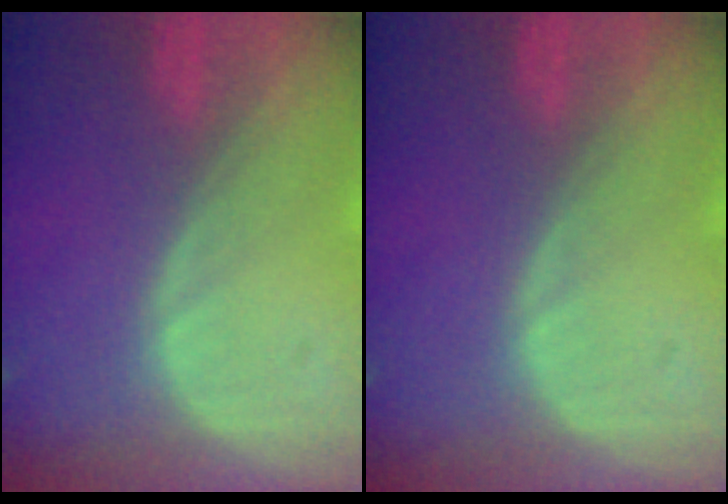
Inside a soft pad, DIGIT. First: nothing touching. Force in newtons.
{"total": 0.0}